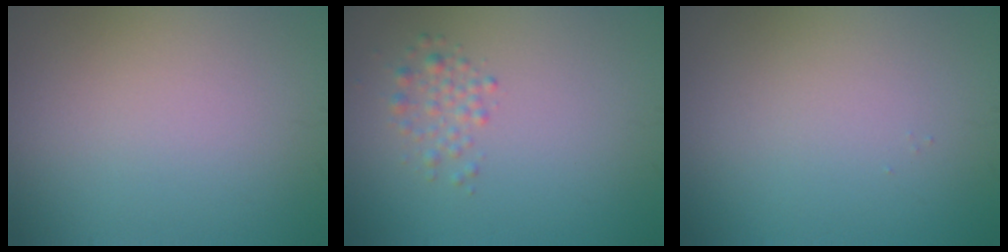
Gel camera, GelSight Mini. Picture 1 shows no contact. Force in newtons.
{"total": 1.6, "press": 1.6, "slide": 0.1}
{"total": 0.0}